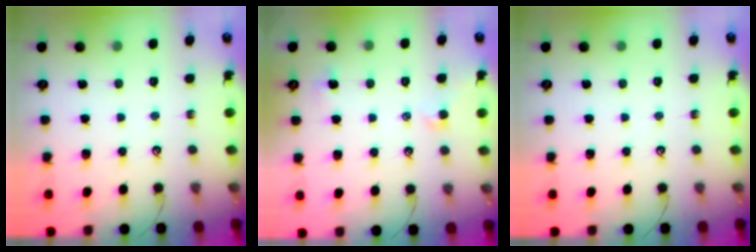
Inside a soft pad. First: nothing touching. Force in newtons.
{"total": 1.4, "press": 1.3, "slide": 0.6}
{"total": 0.0}